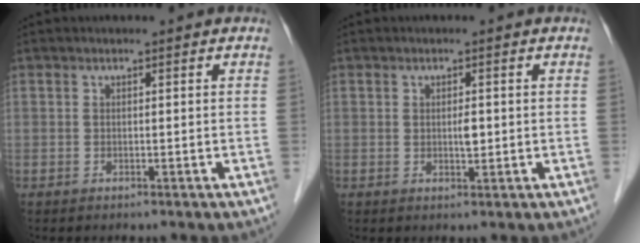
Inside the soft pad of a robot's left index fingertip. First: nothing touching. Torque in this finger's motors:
{"motor_torque": [0.04, 0.03, 0.05, 0.01]}